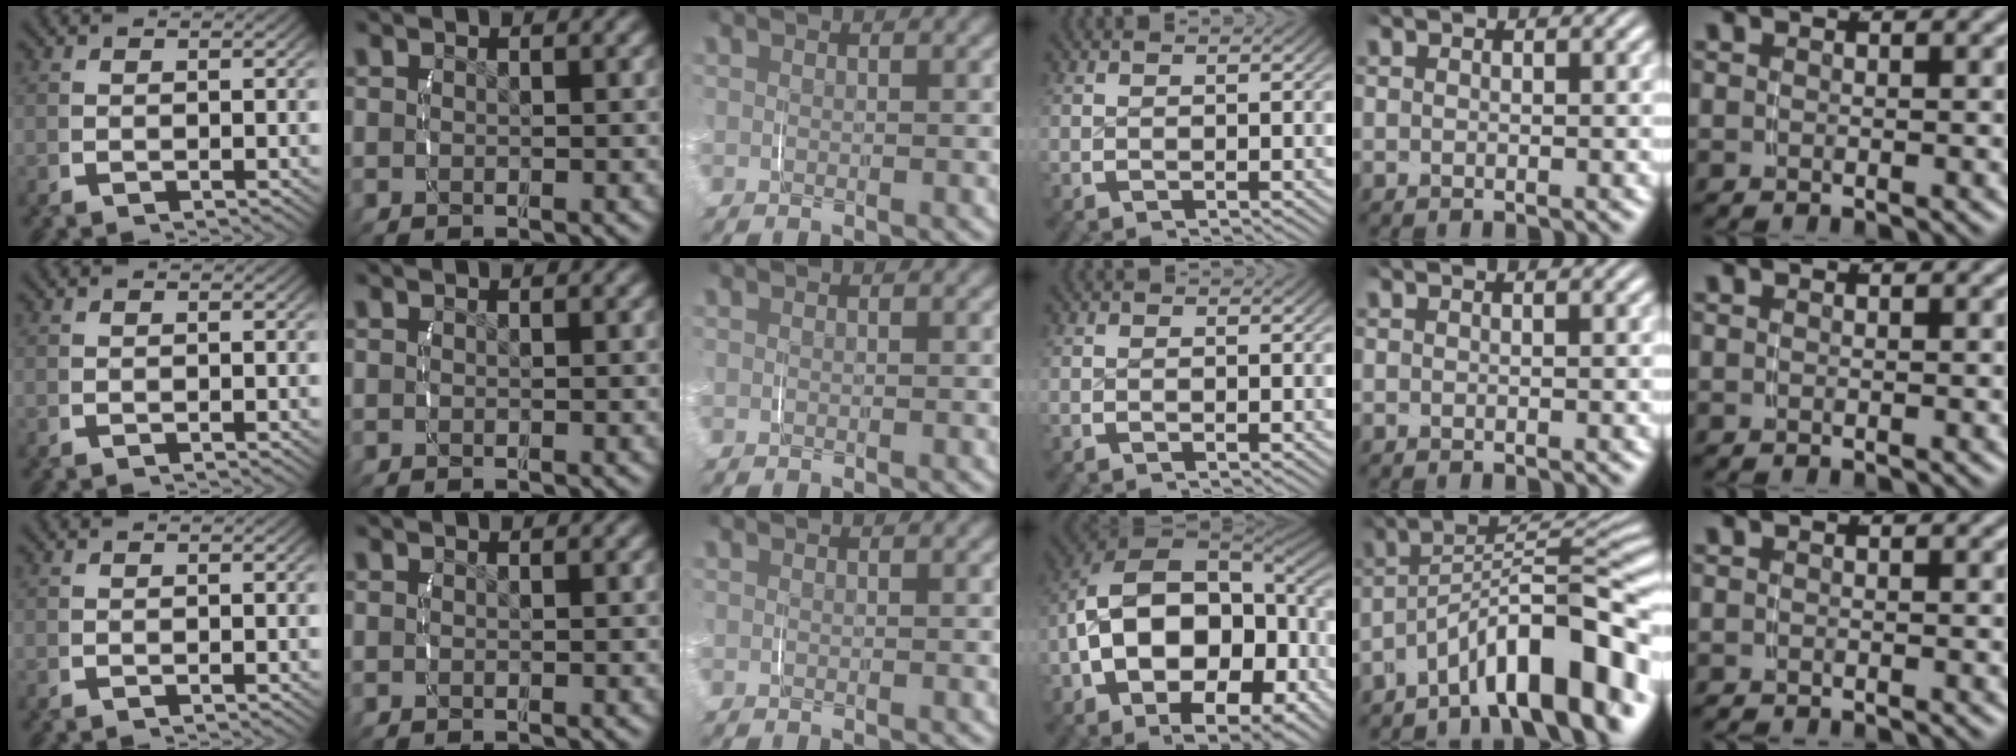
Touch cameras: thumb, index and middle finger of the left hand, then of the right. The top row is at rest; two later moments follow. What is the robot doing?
{"motion": "grasp_and_lifting", "object": "velcro strap"}